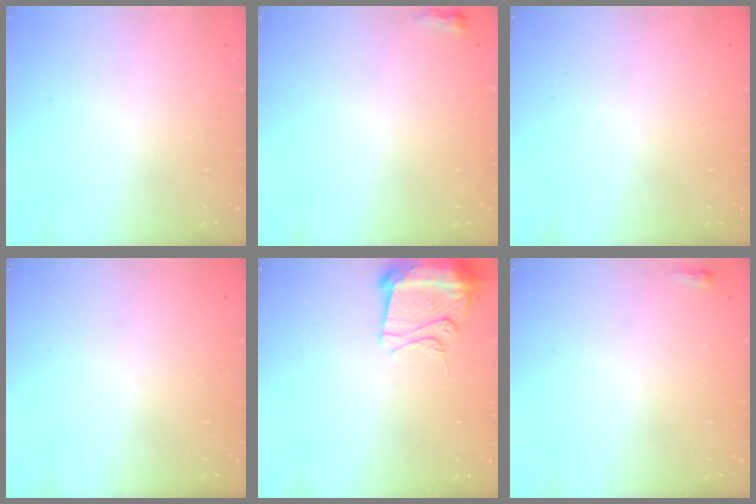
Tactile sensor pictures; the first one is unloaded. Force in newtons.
{"total": 3.5, "press": 3.4, "slide": 0.8}
{"total": 0.0}
{"total": 0.0}
{"total": 10.8, "press": 10.7, "slide": 1.1}
{"total": 2.0, "press": 2.0, "slide": 0.5}